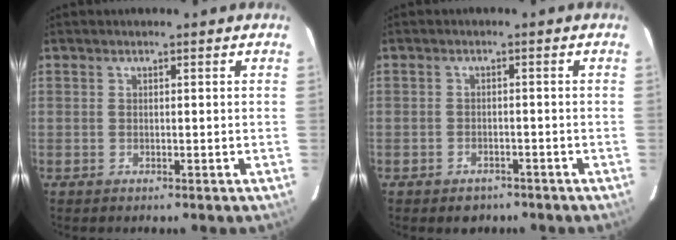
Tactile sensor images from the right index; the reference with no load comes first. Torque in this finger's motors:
{"motor_torque": [0.46, -0.51, -0.01, -0.01]}